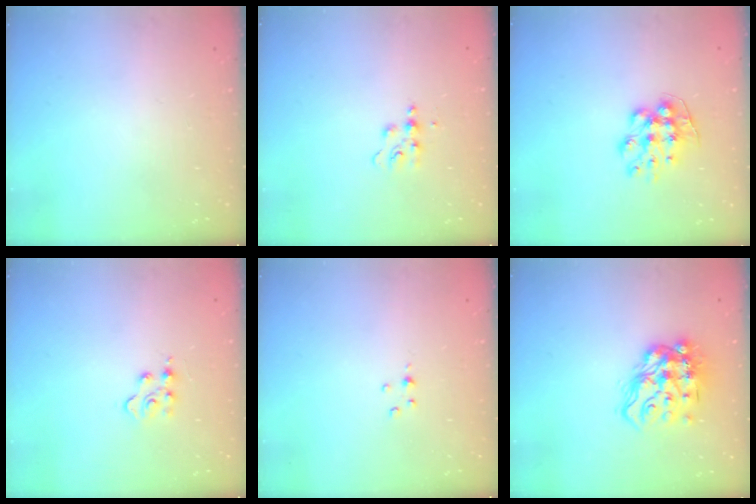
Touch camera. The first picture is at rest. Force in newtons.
{"total": 6.1, "press": 6.1, "slide": 0.6}
{"total": 8.9, "press": 8.9, "slide": 0.2}
{"total": 4.0, "press": 3.9, "slide": 0.6}
{"total": 2.5, "press": 2.5, "slide": 0.3}
{"total": 16.4, "press": 16.3, "slide": 1.6}